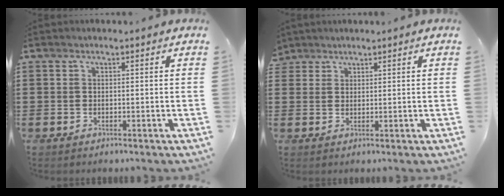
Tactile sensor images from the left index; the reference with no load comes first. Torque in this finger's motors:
{"motor_torque": [0.03, -0.01, -0.02, -0.02]}